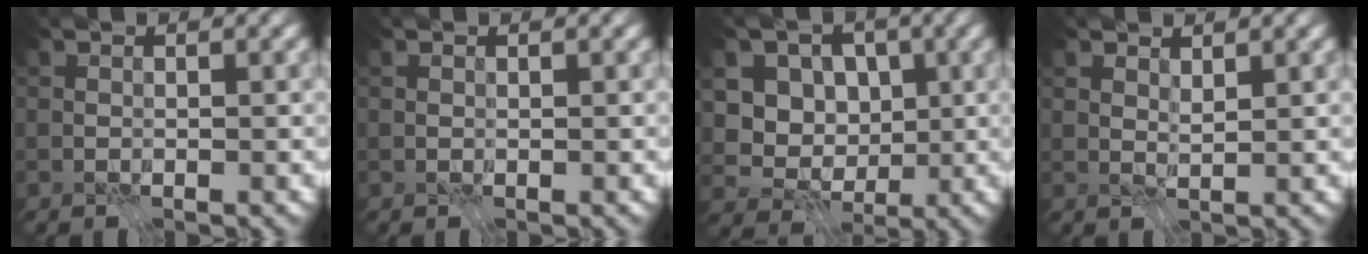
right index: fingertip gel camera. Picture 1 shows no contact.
{"total": 0.0}
{"total": 9.0, "force": [1.6, 7.6, 4.5], "torque": [-0.053, 0.020, 0.000]}
{"total": 1.4, "force": [1.0, 0.3, 0.8], "torque": [-0.016, 0.000, 0.019]}